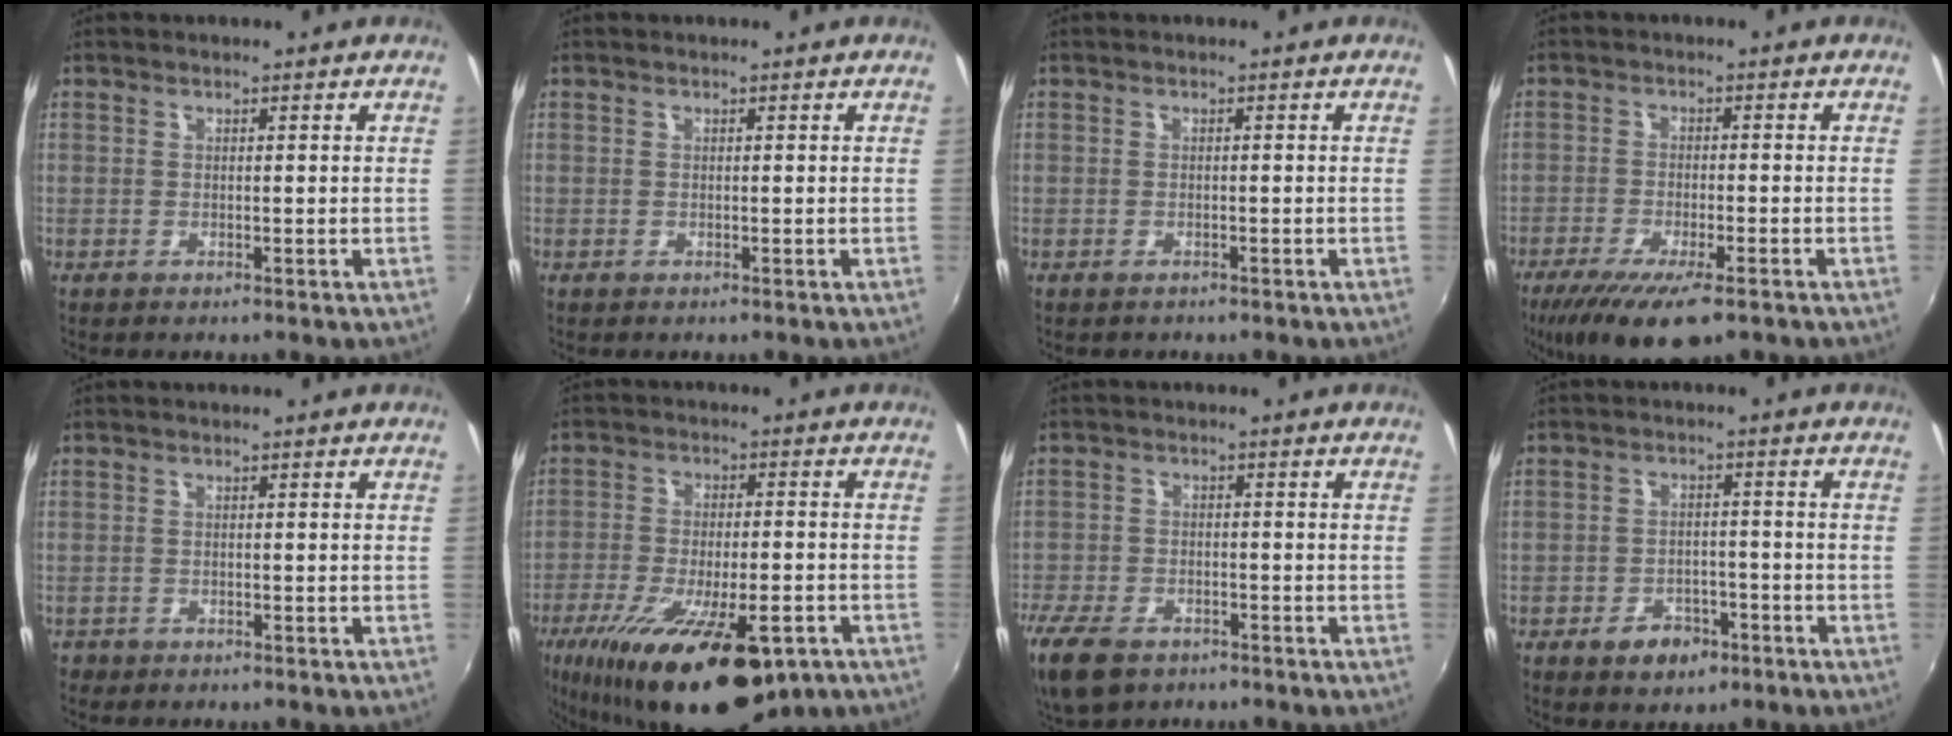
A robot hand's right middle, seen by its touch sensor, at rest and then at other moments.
{"total": 0.0}
{"total": 0.9, "force": [-0.7, 0.5, 0.1], "torque": [-0.005, -0.002, -0.011]}
{"total": 11.8, "force": [-8.0, 3.1, 8.2], "torque": [-0.172, -0.043, -0.134]}
{"total": 1.7, "force": [-1.1, 1.3, 0.3], "torque": [-0.011, -0.004, -0.018]}
{"total": 23.6, "force": [-14.0, 8.6, 16.9], "torque": [-0.322, -0.067, -0.212]}
{"total": 12.3, "force": [-8.0, 6.8, 6.3], "torque": [-0.175, -0.032, -0.148]}
{"total": 5.9, "force": [-3.5, 4.0, 2.6], "torque": [-0.060, 0.008, -0.041]}